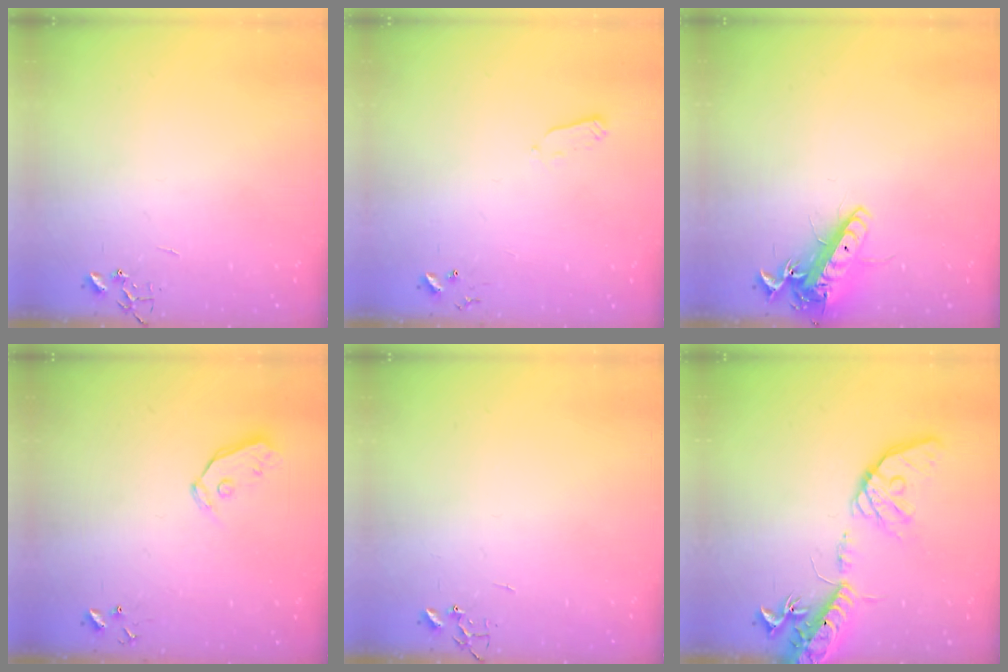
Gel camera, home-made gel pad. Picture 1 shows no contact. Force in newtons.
{"total": 4.0, "press": 3.9, "slide": 1.0}
{"total": 14.0, "press": 13.7, "slide": 2.6}
{"total": 6.3, "press": 6.3, "slide": 0.7}
{"total": 0.0}
{"total": 19.4, "press": 19.1, "slide": 3.3}